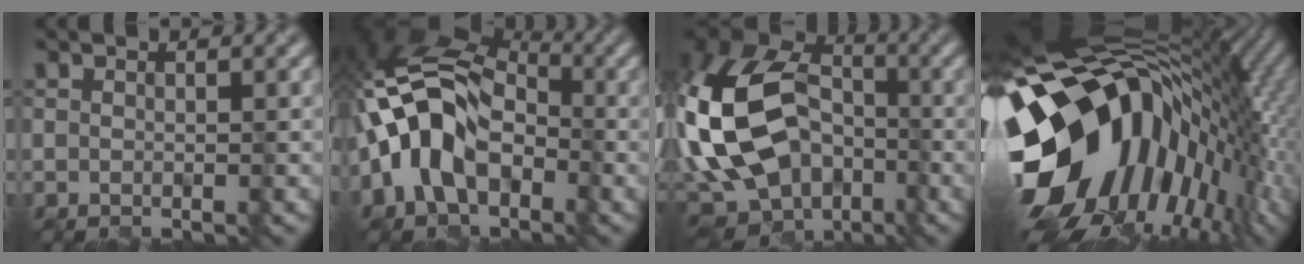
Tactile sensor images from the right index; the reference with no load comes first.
{"total": 10.9, "force": [-2.4, 7.4, 7.7], "torque": [-0.148, 0.023, -0.072]}
{"total": 18.9, "force": [-1.8, 14.3, 12.1], "torque": [-0.260, 0.009, -0.040]}
{"total": 18.6, "force": [-2.5, 12.6, 13.4], "torque": [-0.248, 0.010, -0.067]}